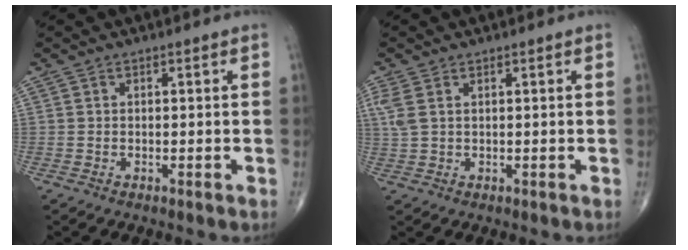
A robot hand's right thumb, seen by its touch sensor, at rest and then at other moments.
{"total": 3.5, "force": [1.3, 1.8, 2.7], "torque": [-0.083, 0.010, 0.034]}